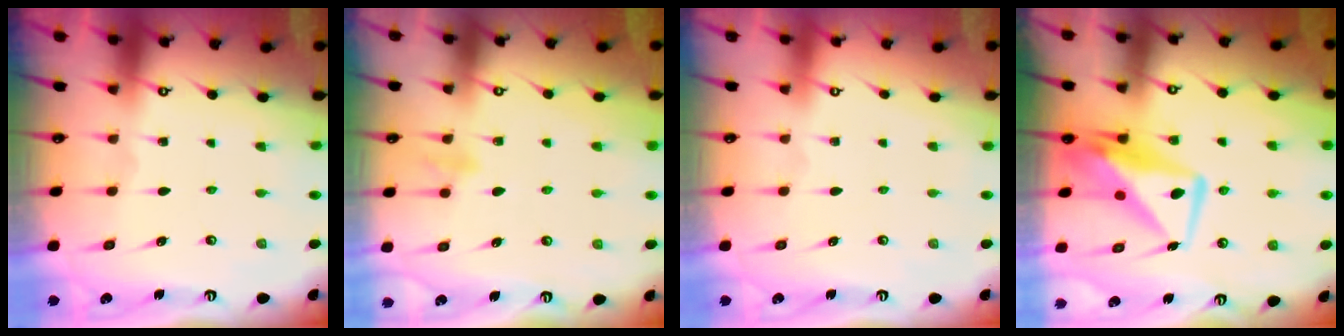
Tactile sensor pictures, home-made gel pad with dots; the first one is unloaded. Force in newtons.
{"total": 8.7, "press": 8.6, "slide": 1.3}
{"total": 3.9, "press": 3.9, "slide": 0.1}
{"total": 11.8, "press": 11.7, "slide": 0.8}